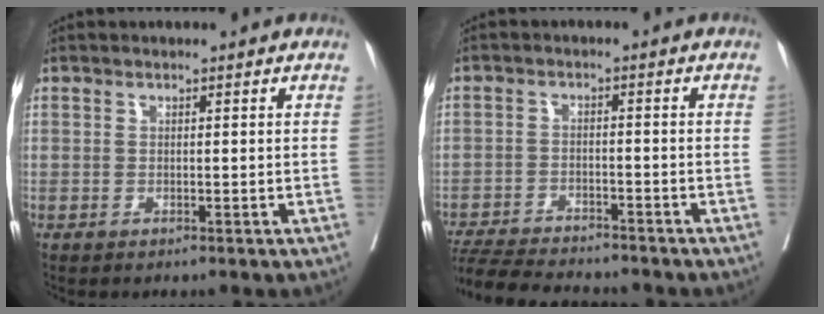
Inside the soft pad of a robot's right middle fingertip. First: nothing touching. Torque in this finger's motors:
{"motor_torque": [0.58, -0.61, 0.08, 0.05]}